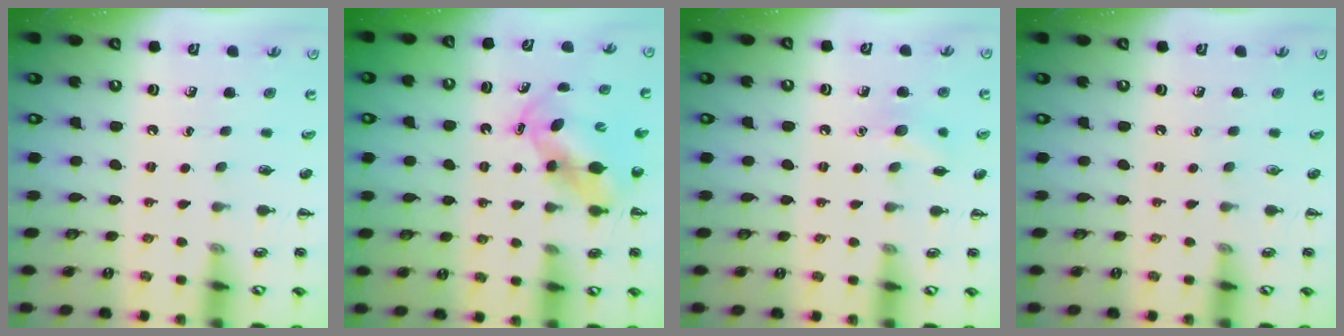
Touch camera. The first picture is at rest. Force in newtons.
{"total": 5.6, "press": 5.5, "slide": 0.9}
{"total": 7.3, "press": 7.1, "slide": 1.6}
{"total": 0.0}